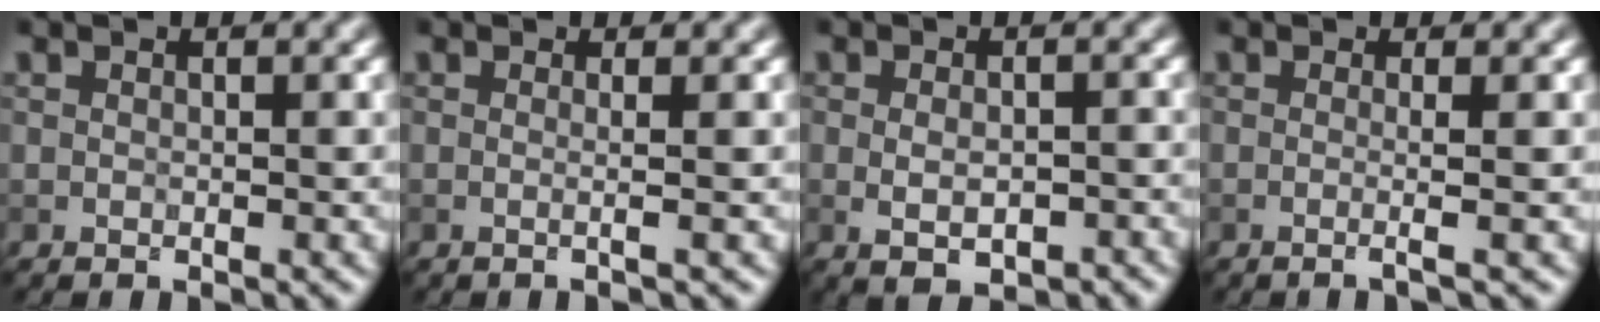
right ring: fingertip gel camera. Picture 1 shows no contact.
{"total": 2.6, "force": [0.5, 1.3, 2.2], "torque": [-0.009, 0.002, -0.027]}
{"total": 3.5, "force": [-1.0, 1.7, 2.8], "torque": [-0.043, -0.005, -0.008]}
{"total": 2.8, "force": [0.2, 1.2, 2.5], "torque": [-0.022, -0.003, -0.026]}